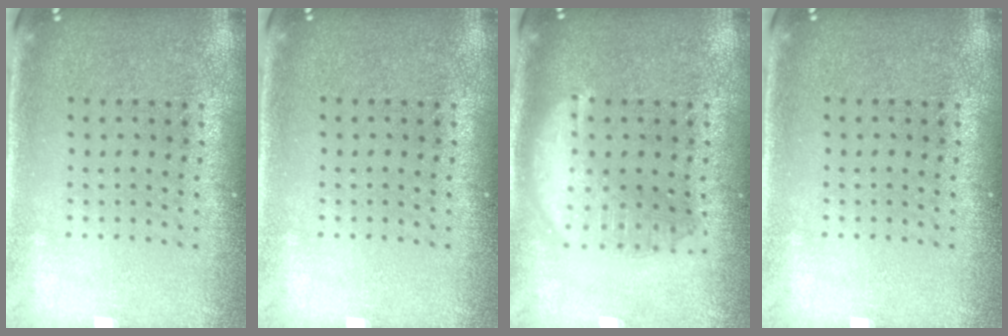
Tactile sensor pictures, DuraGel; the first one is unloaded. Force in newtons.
{"total": 0.0}
{"total": 2.6, "press": 2.6, "slide": 0.3}
{"total": 0.0}